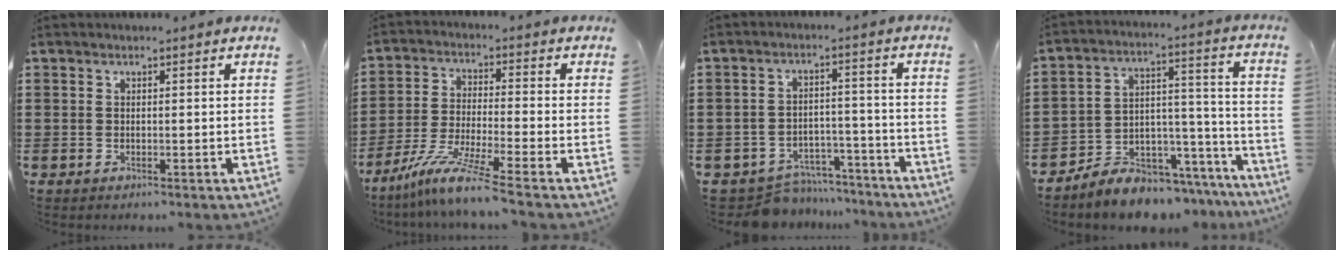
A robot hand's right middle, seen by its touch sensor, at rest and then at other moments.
{"total": 8.2, "force": [-6.6, -0.1, 5.0], "torque": [-0.103, -0.013, -0.128]}
{"total": 6.3, "force": [-6.1, 1.6, 0.6], "torque": [-0.012, 0.019, -0.120]}
{"total": 6.9, "force": [-6.7, 1.8, 0.2], "torque": [-0.005, 0.009, -0.129]}